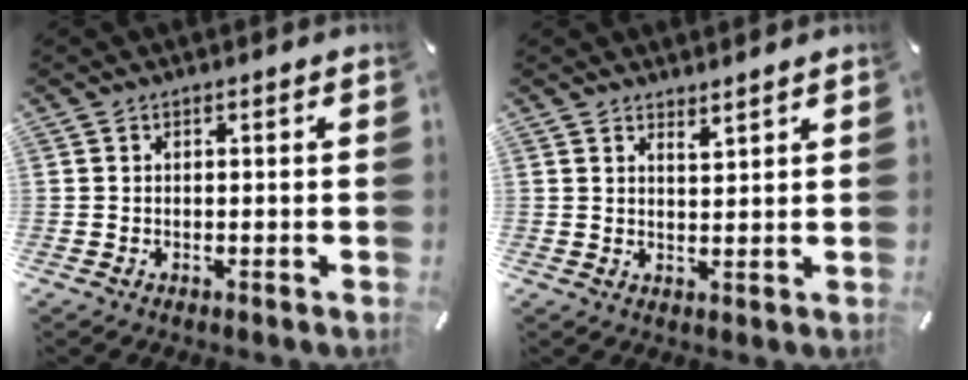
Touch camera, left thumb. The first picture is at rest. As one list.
[{"total": 2.4, "force": [2.4, -0.1, 0.1], "torque": [-0.004, -0.012, 0.045]}]